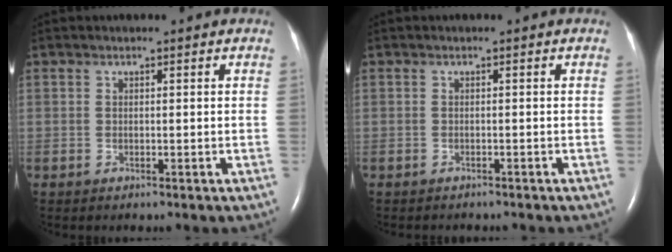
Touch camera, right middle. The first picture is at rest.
{"total": 2.1, "force": [-1.9, 0.6, 0.7], "torque": [-0.019, -0.004, -0.018]}